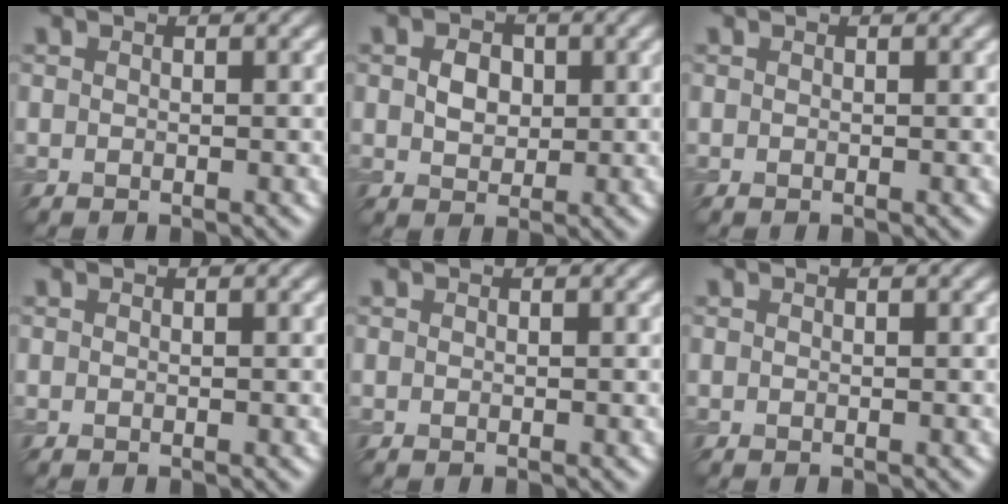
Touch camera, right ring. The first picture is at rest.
{"total": 2.5, "force": [0.4, 2.0, 1.5], "torque": [-0.032, 0.000, 0.007]}
{"total": 0.0}
{"total": 0.0}
{"total": 0.0}
{"total": 0.0}